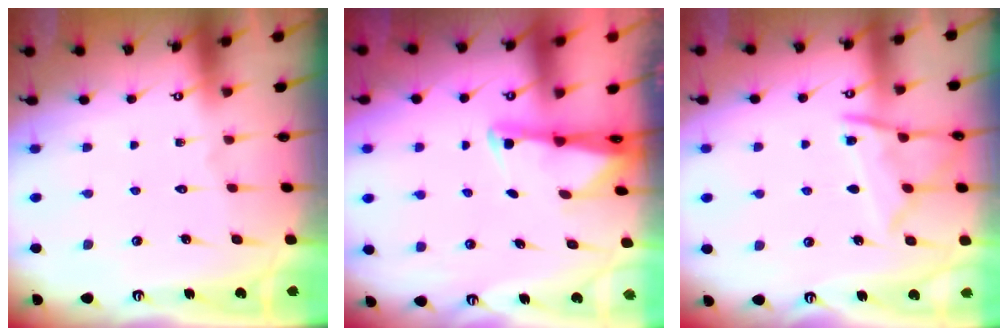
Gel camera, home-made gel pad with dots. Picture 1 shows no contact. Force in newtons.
{"total": 2.0, "press": 2.0, "slide": 0.3}
{"total": 11.5, "press": 11.4, "slide": 1.0}